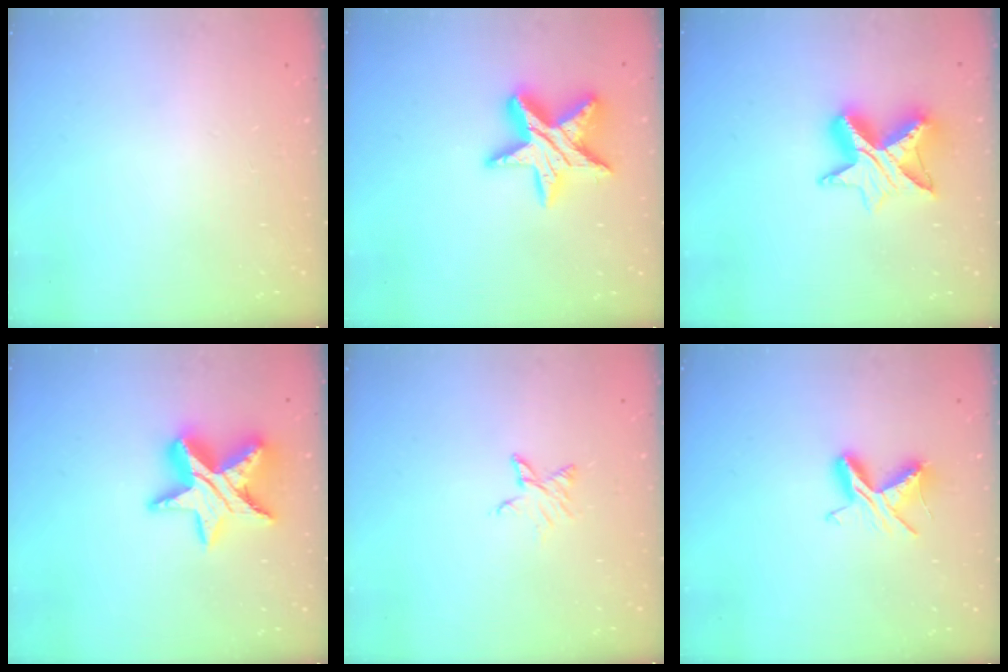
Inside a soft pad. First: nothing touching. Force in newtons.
{"total": 16.4, "press": 16.4, "slide": 1.0}
{"total": 10.8, "press": 10.8, "slide": 0.7}
{"total": 16.3, "press": 16.2, "slide": 1.1}
{"total": 3.8, "press": 3.8, "slide": 0.3}
{"total": 7.2, "press": 7.1, "slide": 0.7}